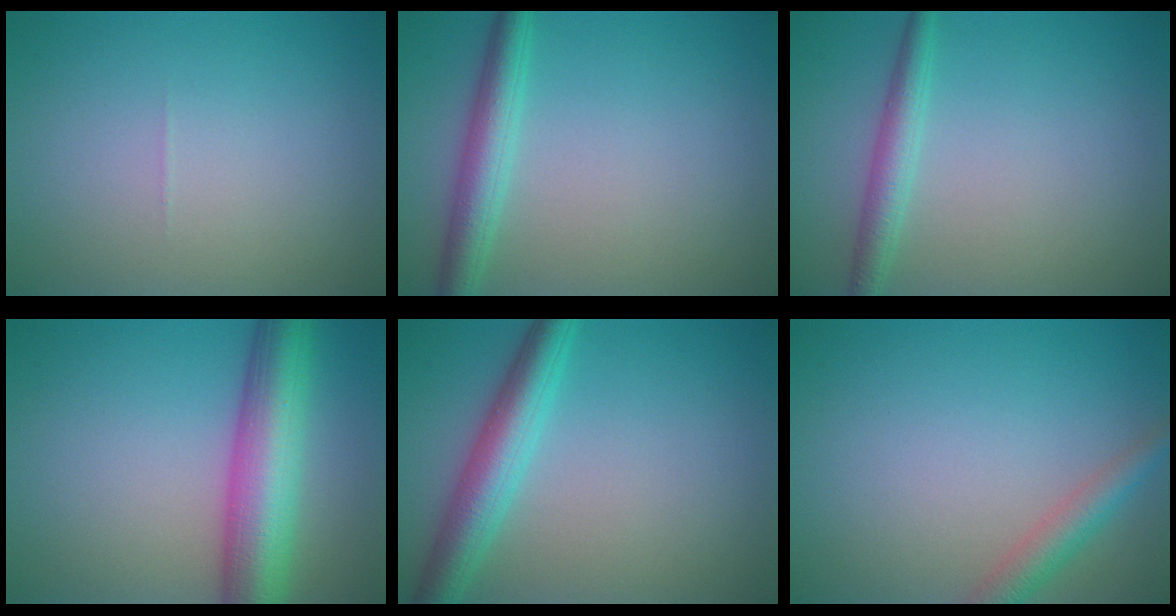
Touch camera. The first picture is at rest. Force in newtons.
{"total": 3.6, "press": 3.6, "slide": 0.1}
{"total": 2.4, "press": 2.4, "slide": 0.1}
{"total": 8.7, "press": 8.7, "slide": 0.2}
{"total": 4.9, "press": 4.9, "slide": 0.2}
{"total": 2.7, "press": 2.7, "slide": 0.1}